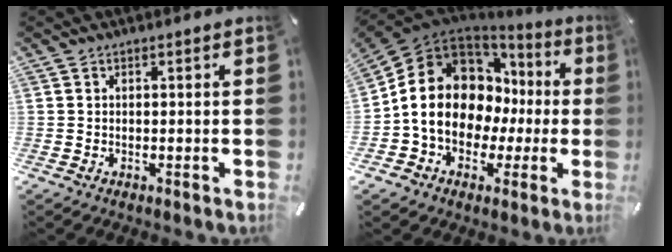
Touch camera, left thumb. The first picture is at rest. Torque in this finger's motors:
{"motor_torque": [0.78, 1.94, 2.77, 0.00, 0.72]}